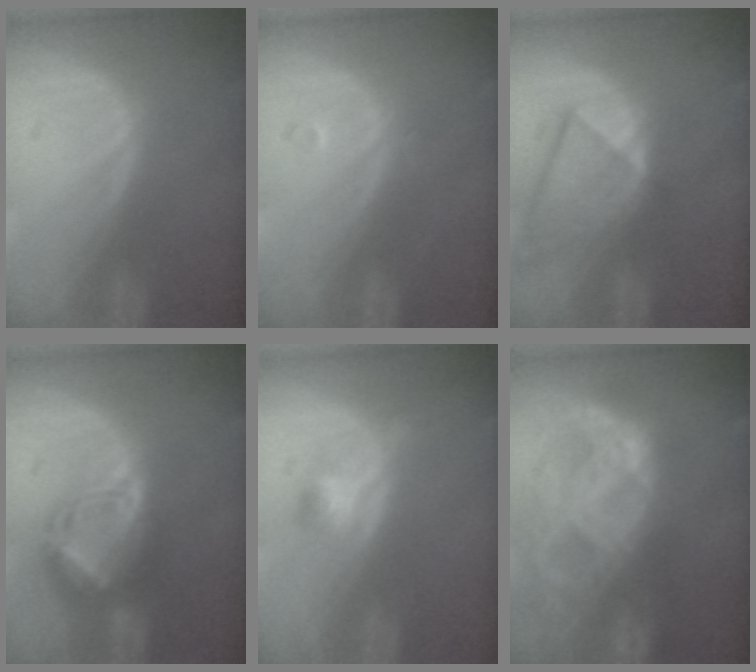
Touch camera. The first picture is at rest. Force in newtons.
{"total": 1.2, "press": 1.0, "slide": 0.7}
{"total": 8.0, "press": 7.2, "slide": 3.6}
{"total": 7.4, "press": 6.6, "slide": 3.4}
{"total": 3.0, "press": 2.8, "slide": 1.2}
{"total": 11.1, "press": 9.4, "slide": 6.0}